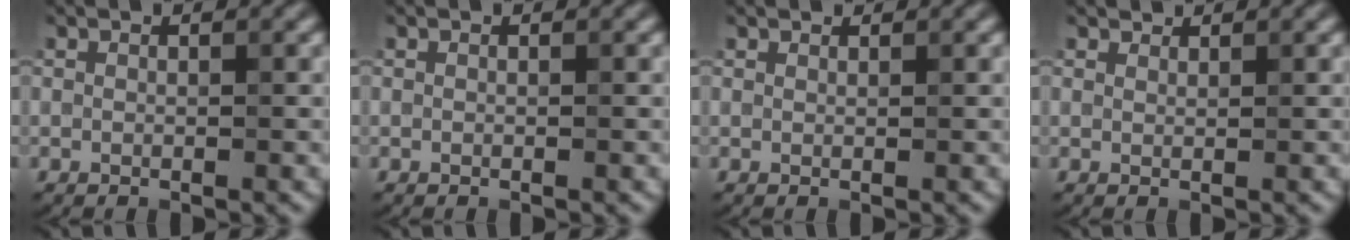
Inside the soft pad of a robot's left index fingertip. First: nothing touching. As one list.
[{"total": 0.0}, {"total": 0.9, "force": [0.9, 0.2, 0.1], "torque": [-0.003, -0.003, 0.011]}, {"total": 1.5, "force": [1.4, 0.4, 0.3], "torque": [-0.009, -0.001, 0.018]}]